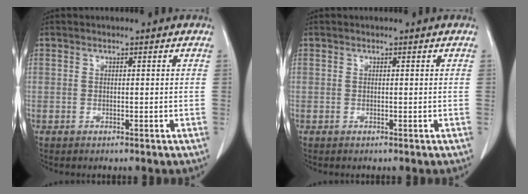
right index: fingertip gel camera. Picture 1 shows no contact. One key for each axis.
{"total": 0.0}